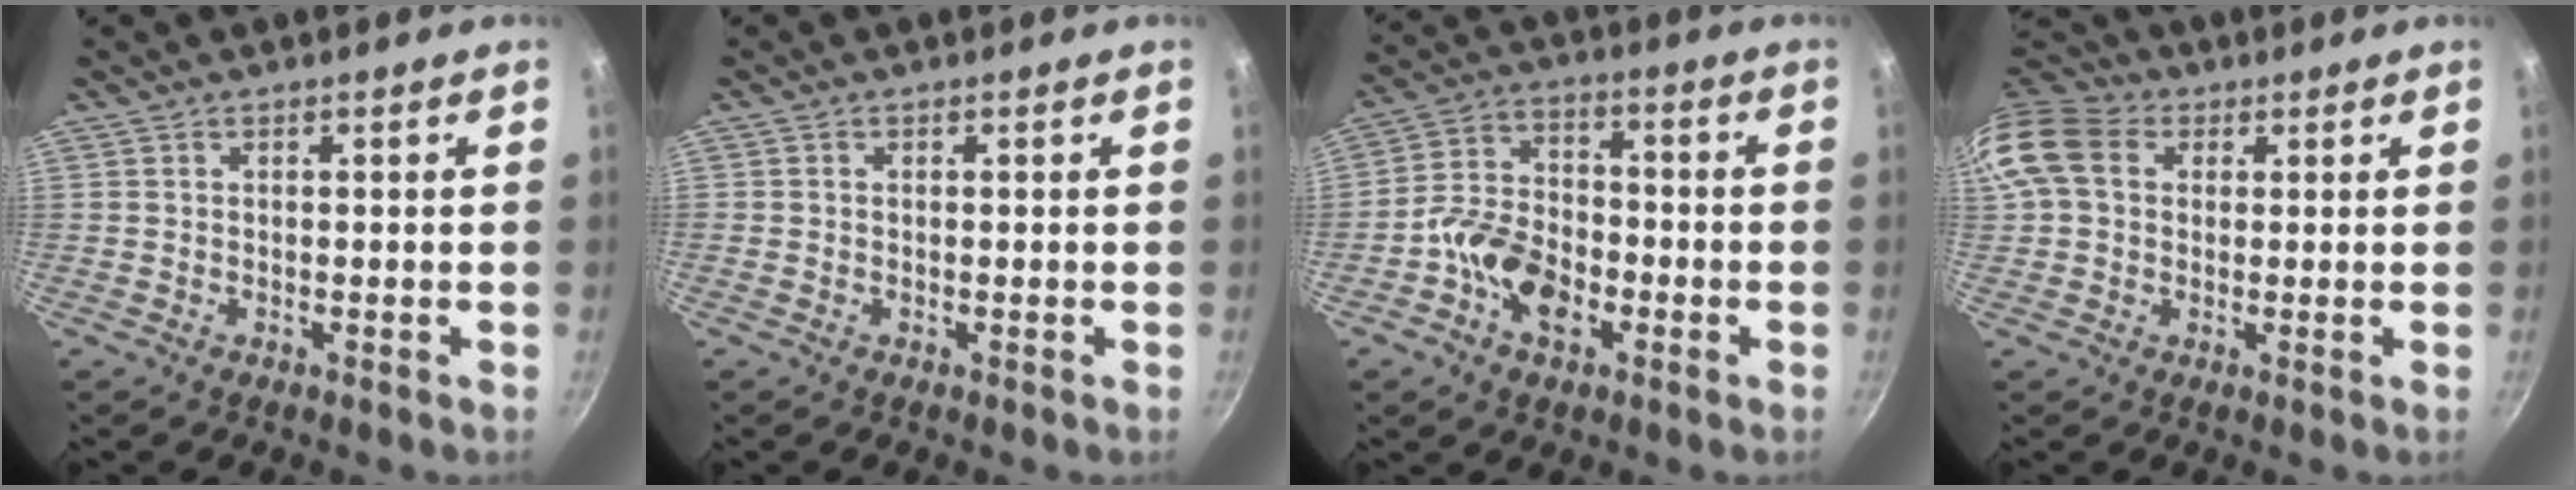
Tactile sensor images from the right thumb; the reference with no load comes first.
{"total": 0.0}
{"total": 11.3, "force": [-4.1, 7.4, 7.5], "torque": [-0.118, 0.037, -0.085]}
{"total": 12.4, "force": [2.6, 9.9, 7.0], "torque": [-0.132, 0.024, 0.033]}